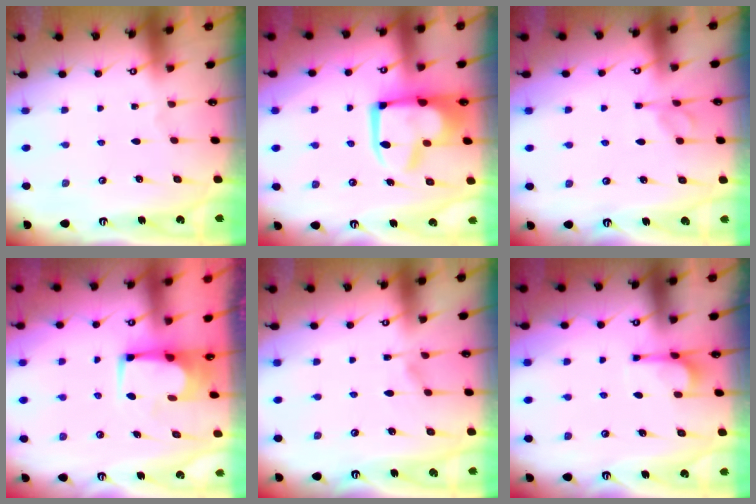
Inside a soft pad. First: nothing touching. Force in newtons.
{"total": 12.2, "press": 12.2, "slide": 1.3}
{"total": 4.1, "press": 4.0, "slide": 0.6}
{"total": 2.8, "press": 2.8, "slide": 0.1}
{"total": 5.0, "press": 5.0, "slide": 0.6}
{"total": 3.9, "press": 3.9, "slide": 0.6}